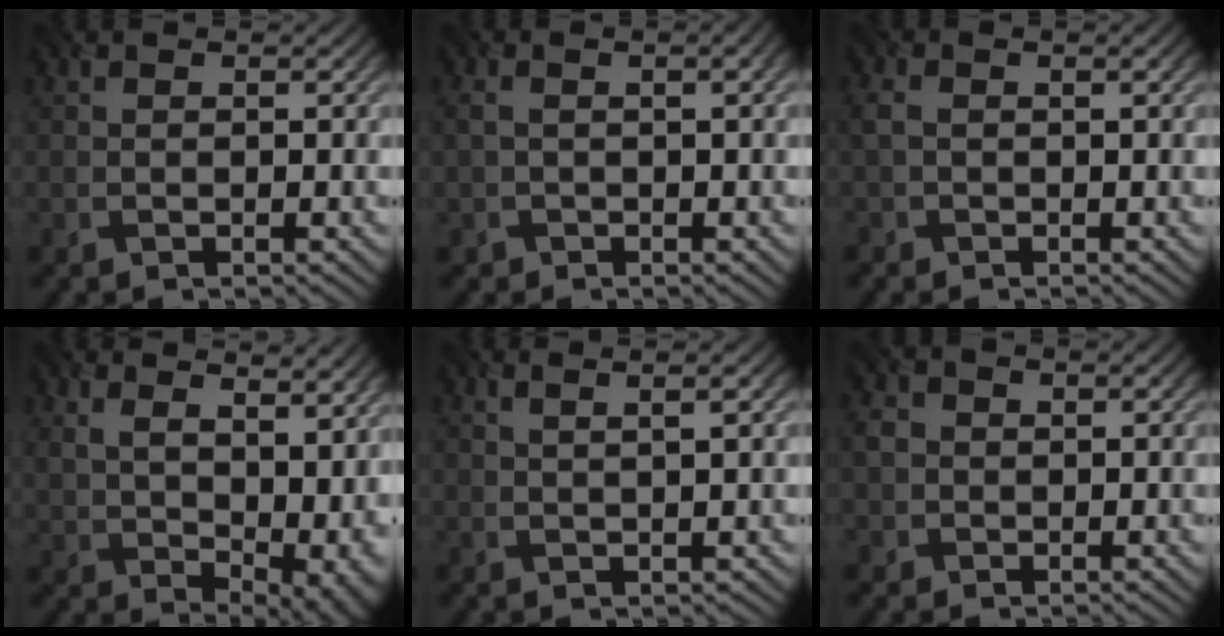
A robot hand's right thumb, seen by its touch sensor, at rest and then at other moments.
{"total": 3.3, "force": [0.6, 1.6, 2.8], "torque": [-0.056, 0.005, 0.012]}
{"total": 2.4, "force": [0.2, 1.4, 1.9], "torque": [-0.046, 0.003, 0.001]}
{"total": 14.5, "force": [5.1, 7.5, 11.3], "torque": [-0.172, 0.013, 0.107]}
{"total": 3.0, "force": [1.6, 0.5, 2.5], "torque": [-0.031, 0.009, 0.018]}
{"total": 3.0, "force": [0.1, 2.8, 1.0], "torque": [-0.035, 0.006, -0.005]}